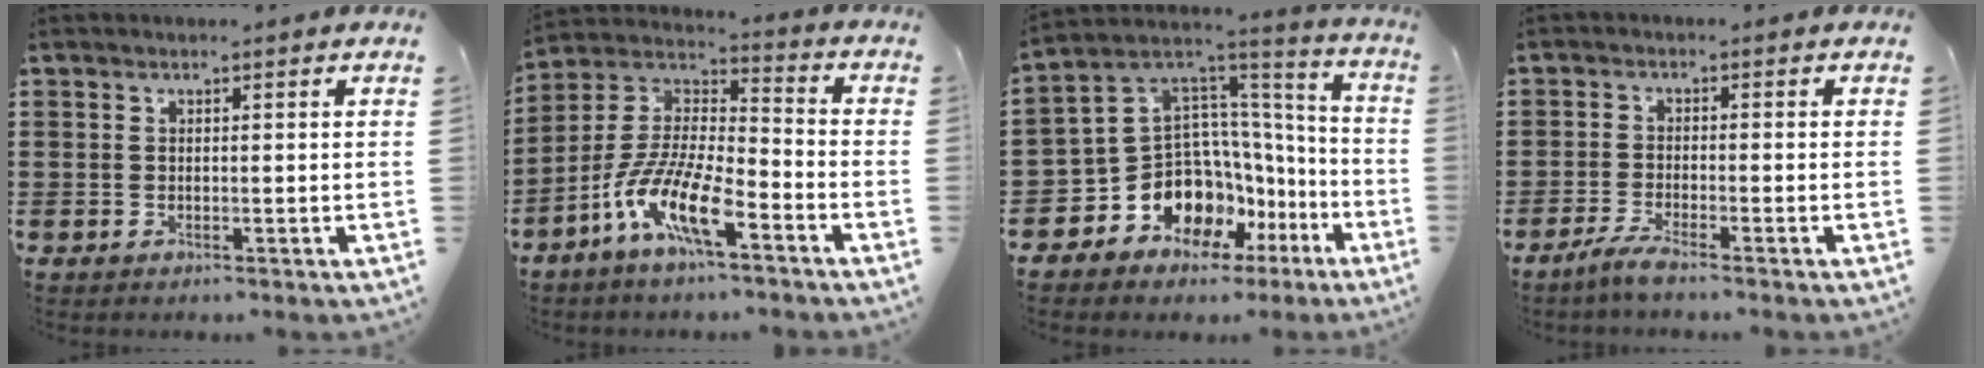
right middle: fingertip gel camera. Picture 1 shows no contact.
{"total": 11.2, "force": [-7.2, 2.8, 8.0], "torque": [-0.196, -0.020, -0.151]}
{"total": 11.1, "force": [-5.8, 8.6, 3.9], "torque": [-0.129, -0.016, -0.110]}
{"total": 3.0, "force": [-2.5, 0.0, 1.7], "torque": [-0.044, -0.006, -0.051]}